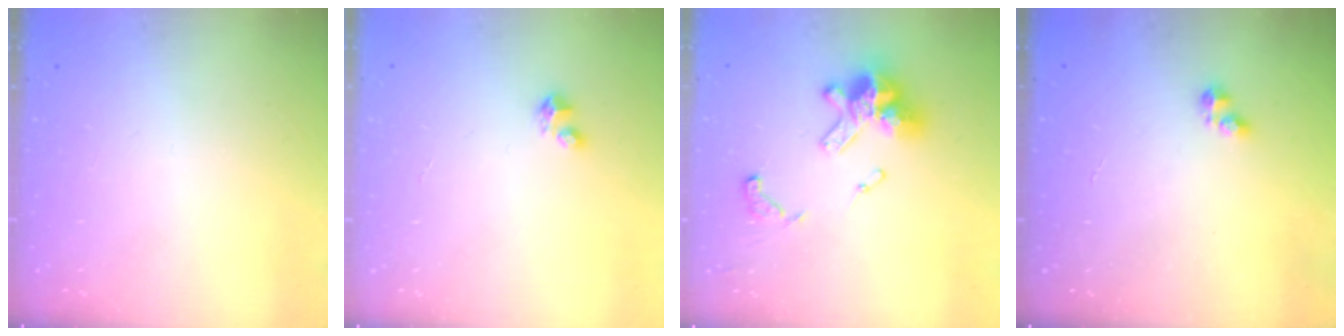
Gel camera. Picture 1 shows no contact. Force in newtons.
{"total": 2.6, "press": 2.6, "slide": 0.1}
{"total": 14.3, "press": 14.2, "slide": 1.6}
{"total": 3.1, "press": 3.1, "slide": 0.4}